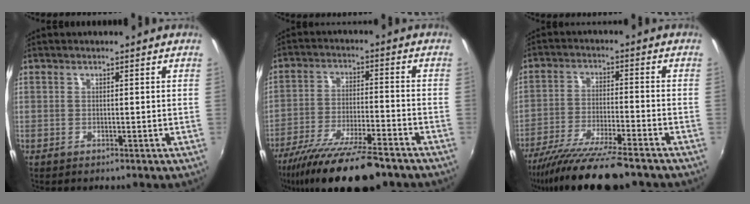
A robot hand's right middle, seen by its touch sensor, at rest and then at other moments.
{"total": 18.2, "force": [-14.2, 3.5, 10.7], "torque": [-0.212, -0.041, -0.234]}
{"total": 15.2, "force": [-12.6, 1.4, 8.4], "torque": [-0.170, -0.037, -0.214]}